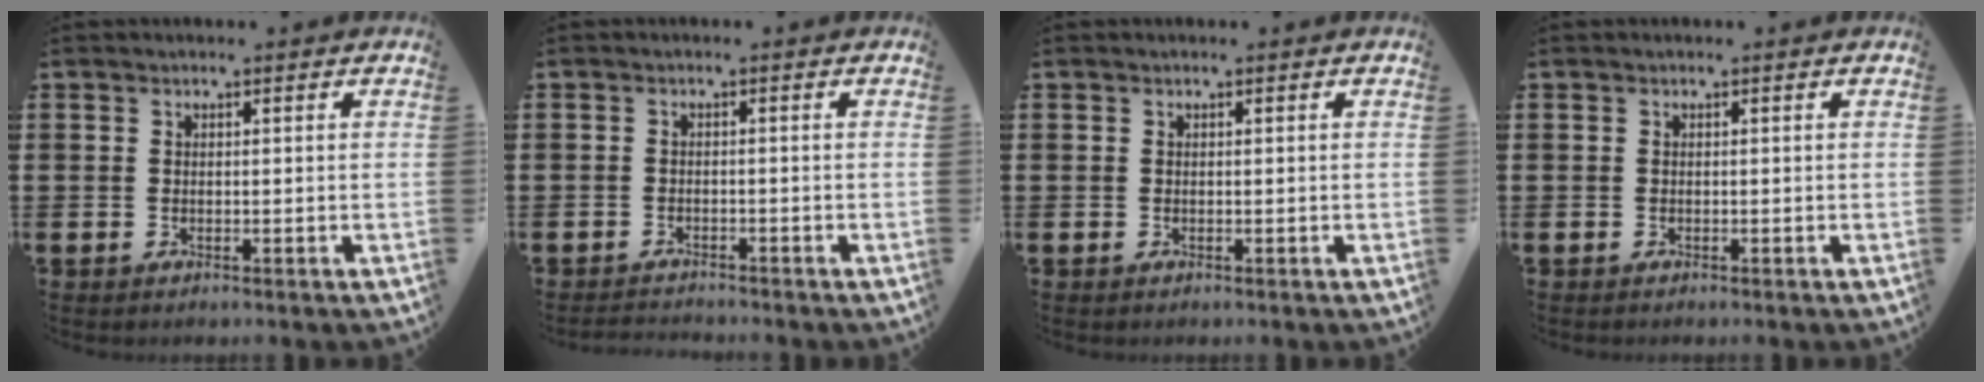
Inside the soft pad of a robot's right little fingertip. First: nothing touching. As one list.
[{"total": 1.2, "force": [-1.2, 0.0, -0.1], "torque": [-0.002, 0.001, -0.025]}, {"total": 0.0}, {"total": 0.0}]